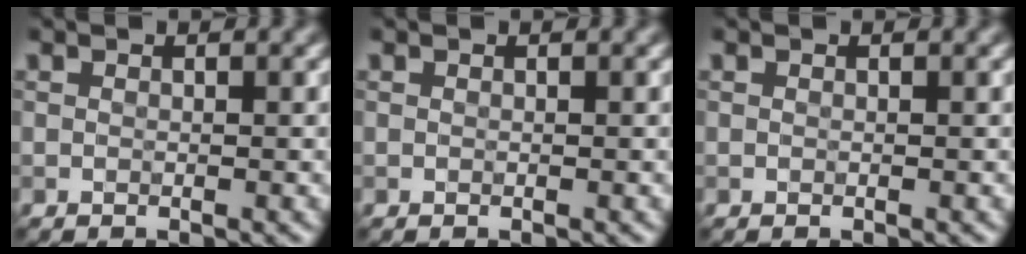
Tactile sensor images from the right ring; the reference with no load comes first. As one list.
[{"total": 0.0}, {"total": 0.0}]